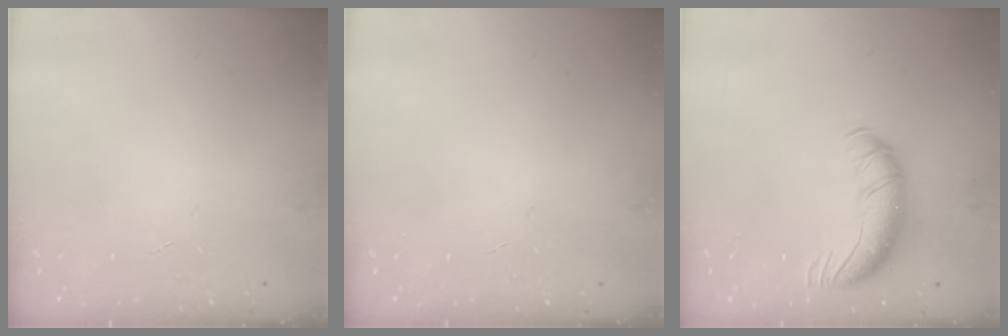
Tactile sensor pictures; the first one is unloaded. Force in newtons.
{"total": 0.0}
{"total": 10.5, "press": 10.2, "slide": 2.3}